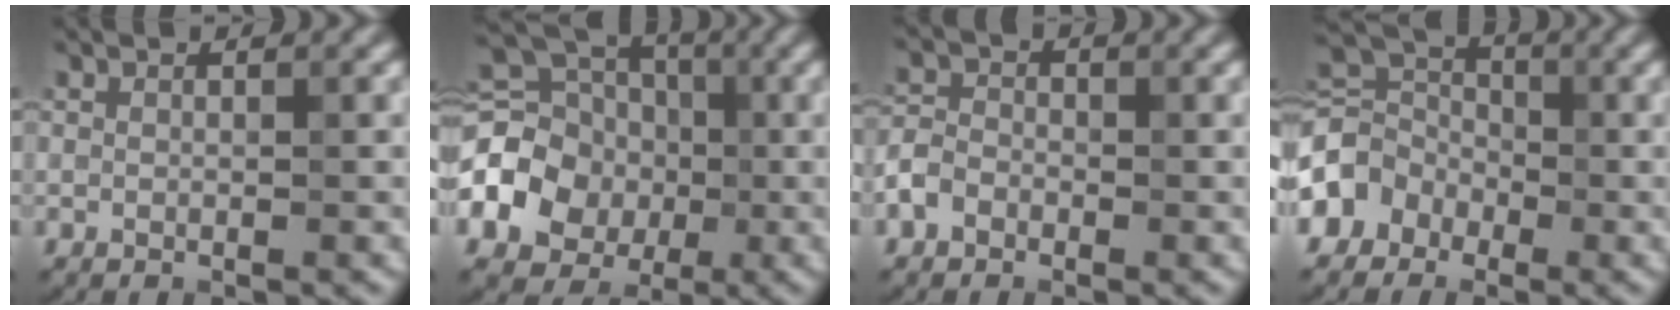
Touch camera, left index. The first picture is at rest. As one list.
[{"total": 10.7, "force": [-1.5, 9.0, 5.5], "torque": [-0.109, -0.002, -0.061]}, {"total": 2.4, "force": [-1.2, 1.8, 0.9], "torque": [-0.014, 0.006, -0.034]}, {"total": 5.1, "force": [-2.1, 4.1, 2.2], "torque": [-0.036, 0.017, -0.056]}]